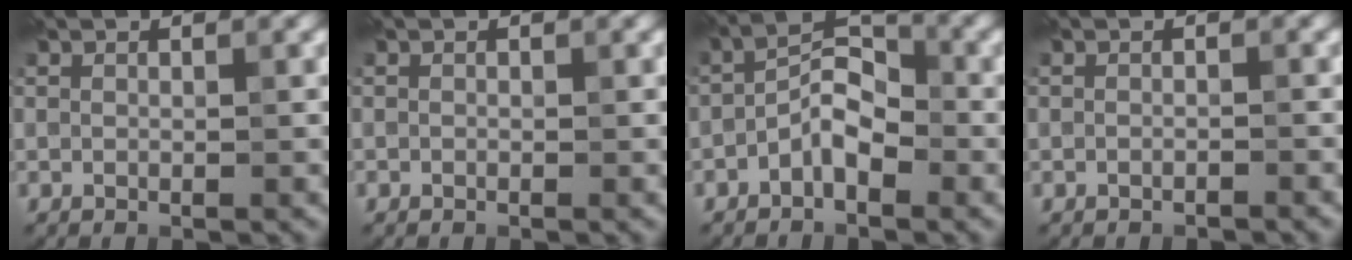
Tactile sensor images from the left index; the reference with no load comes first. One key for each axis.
{"total": 0.0}
{"total": 3.5, "fx": -1.7, "fy": 1.7, "fz": 2.5, "tx": -0.043, "ty": 0.015, "tz": -0.040}
{"total": 0.7, "fx": -0.7, "fy": 0.2, "fz": 0.2, "tx": -0.001, "ty": -0.001, "tz": -0.011}